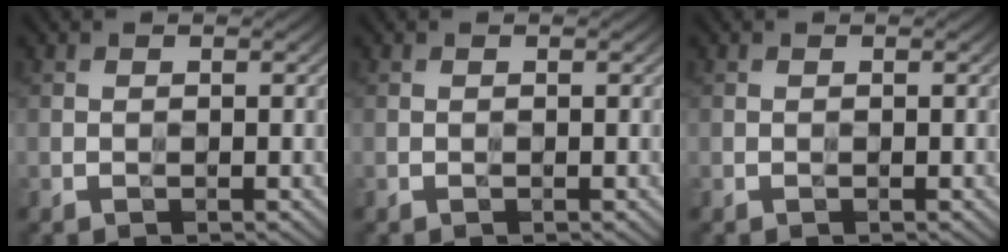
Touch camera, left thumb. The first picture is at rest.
{"total": 0.0}
{"total": 0.0}